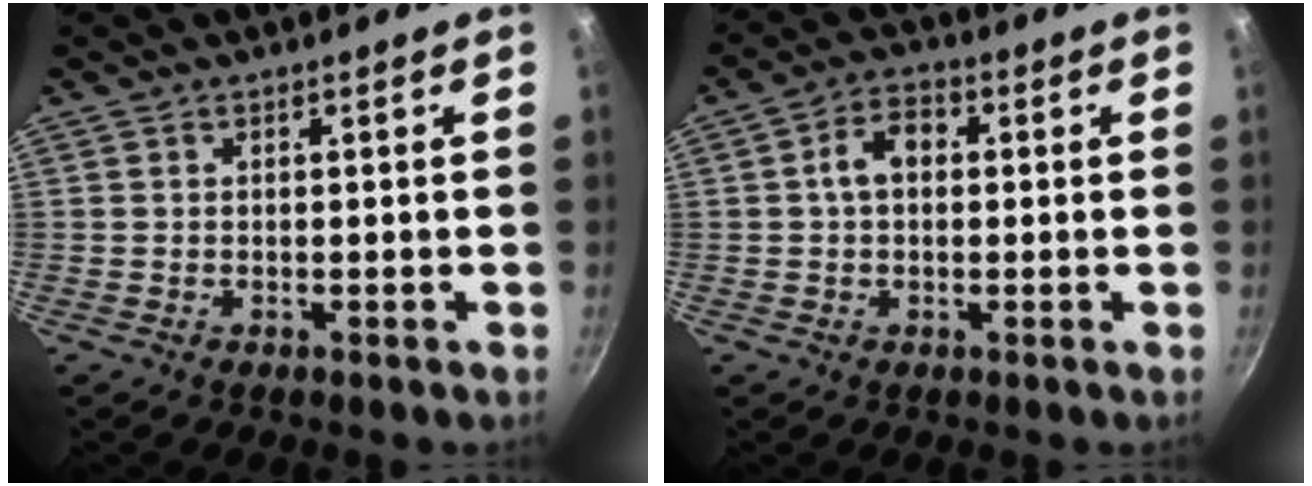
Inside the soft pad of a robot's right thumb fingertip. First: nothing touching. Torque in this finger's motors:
{"motor_torque": [0.38, 1.56, 0.83, -0.19, 0.02]}